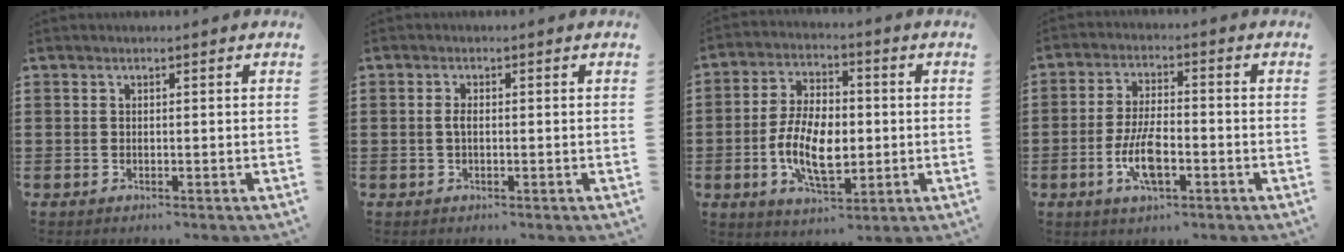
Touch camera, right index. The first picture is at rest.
{"total": 1.5, "force": [-0.2, 0.6, 1.4], "torque": [-0.034, -0.002, -0.007]}
{"total": 10.0, "force": [-1.4, 5.3, 8.3], "torque": [-0.172, 0.001, -0.029]}
{"total": 7.5, "force": [-2.5, 3.0, 6.4], "torque": [-0.147, -0.006, -0.051]}